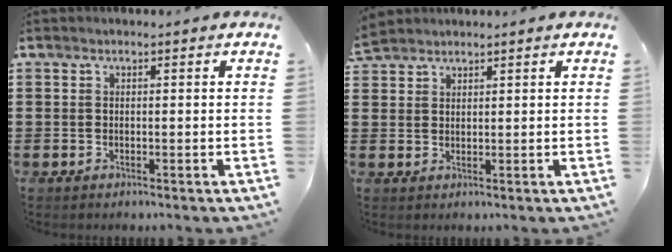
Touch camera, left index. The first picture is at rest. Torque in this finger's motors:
{"motor_torque": [0.64, -0.72, 0.24, 0.15]}